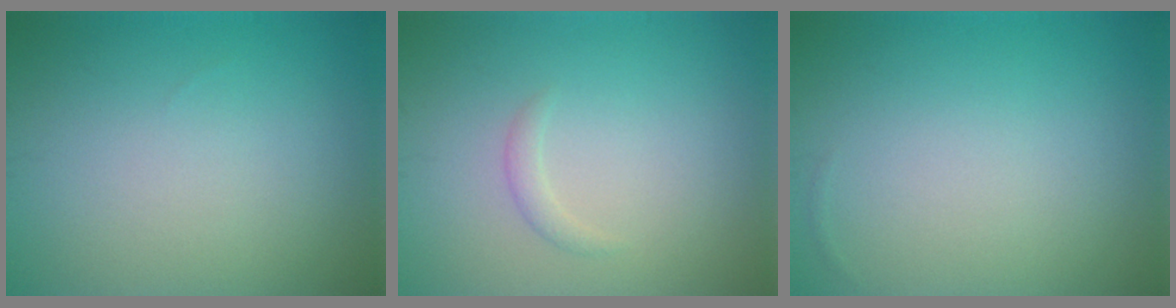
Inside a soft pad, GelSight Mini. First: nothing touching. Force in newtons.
{"total": 0.9, "press": 0.9, "slide": 0.1}
{"total": 0.0}